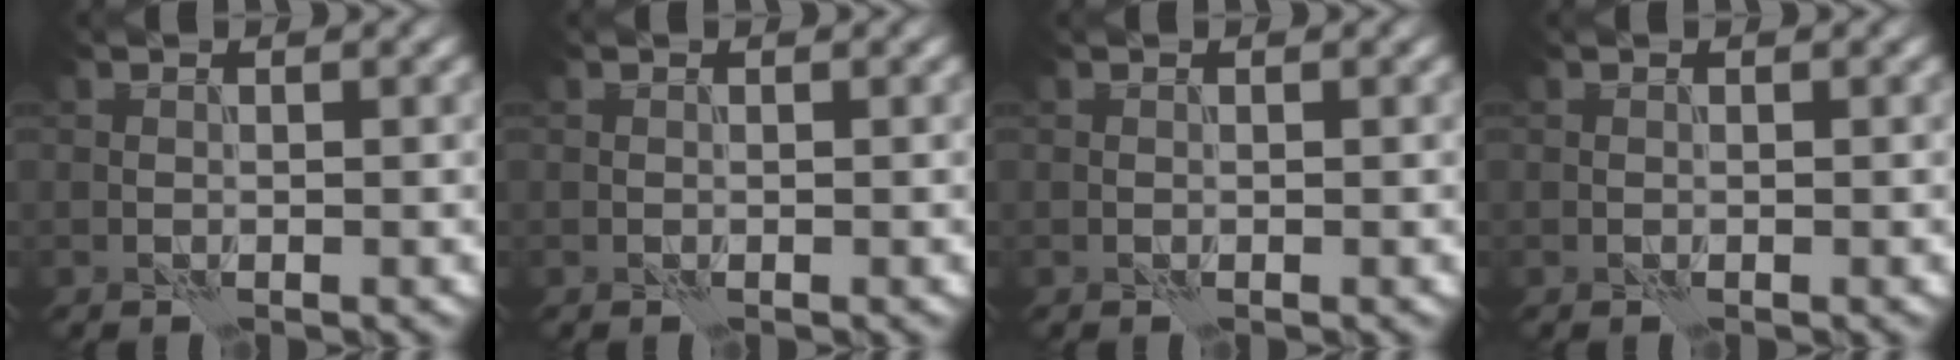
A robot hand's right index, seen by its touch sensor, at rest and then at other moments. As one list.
[{"total": 0.0}, {"total": 0.0}, {"total": 0.0}]